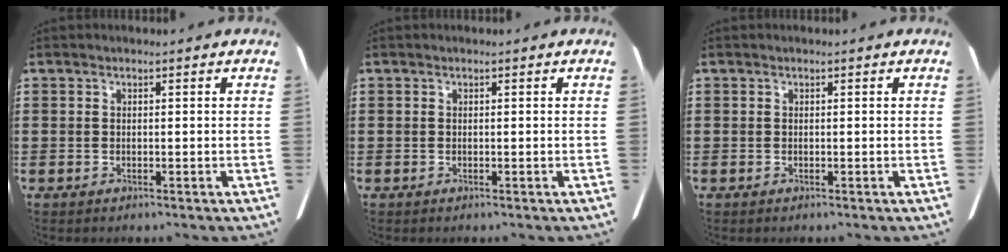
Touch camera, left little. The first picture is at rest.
{"total": 0.0}
{"total": 0.0}